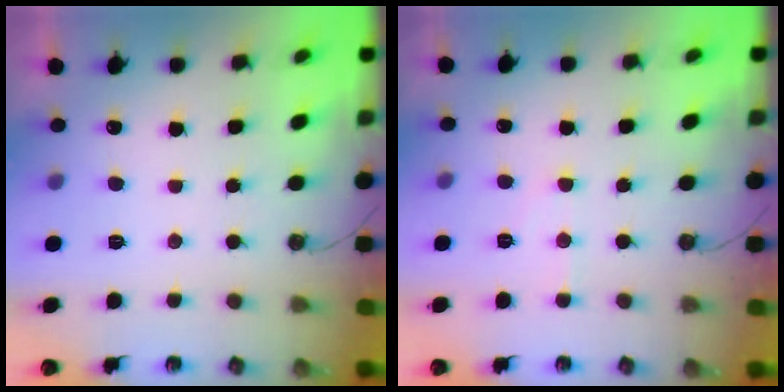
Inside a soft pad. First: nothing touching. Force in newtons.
{"total": 5.4, "press": 5.4, "slide": 0.6}